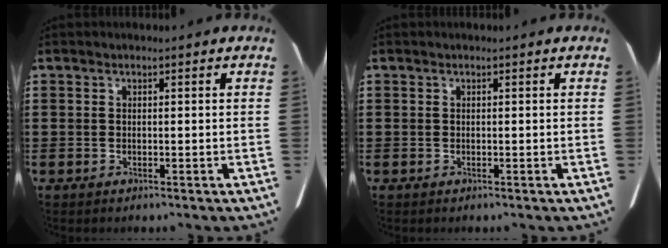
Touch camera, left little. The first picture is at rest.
{"total": 0.0}